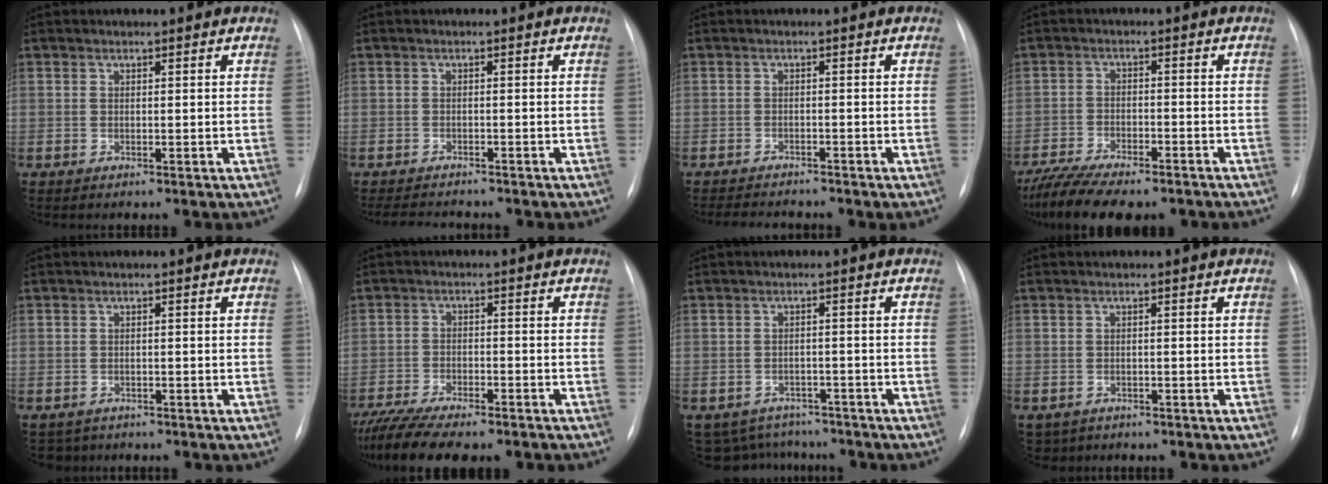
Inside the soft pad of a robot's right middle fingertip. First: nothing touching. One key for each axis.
{"total": 5.0, "fx": -4.8, "fy": 0.8, "fz": 1.4, "tx": -0.019, "ty": -0.008, "tz": -0.072}
{"total": 4.8, "fx": -4.6, "fy": 0.7, "fz": 1.3, "tx": -0.018, "ty": -0.007, "tz": -0.067}
{"total": 13.4, "fx": -10.9, "fy": 3.7, "fz": 6.9, "tx": -0.123, "ty": -0.012, "tz": -0.167}
{"total": 2.7, "fx": -2.1, "fy": 1.7, "fz": -0.2, "tx": 0.003, "ty": 0.002, "tz": -0.032}
{"total": 12.7, "fx": -10.5, "fy": 2.8, "fz": 6.6, "tx": -0.113, "ty": -0.013, "tz": -0.161}
{"total": 8.4, "fx": -7.2, "fy": 4.3, "fz": 0.6, "tx": -0.012, "ty": 0.017, "tz": -0.088}
{"total": 3.3, "fx": -2.3, "fy": 2.4, "fz": 0.3, "tx": 0.000, "ty": 0.002, "tz": -0.035}